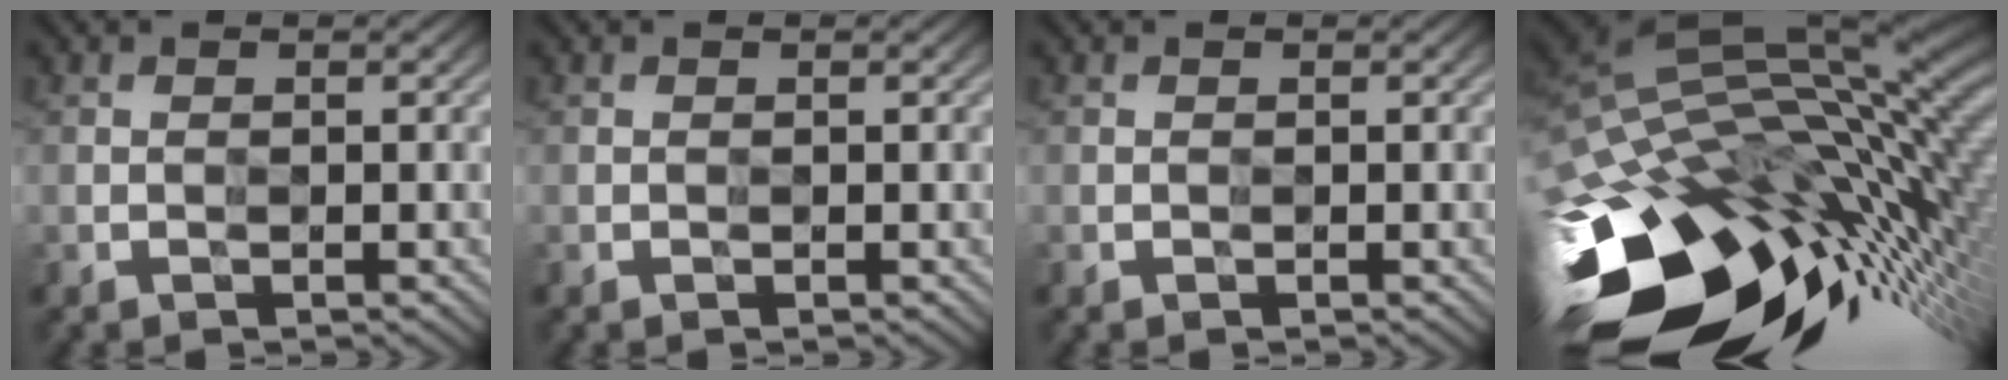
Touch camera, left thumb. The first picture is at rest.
{"total": 0.0}
{"total": 0.0}
{"total": 16.0, "force": [-6.2, 9.1, 11.6], "torque": [-0.223, -0.016, -0.091]}